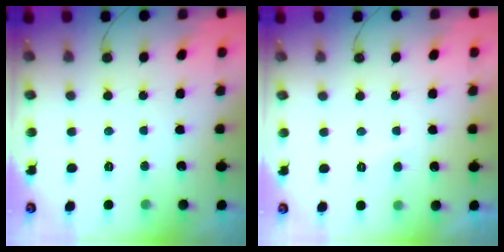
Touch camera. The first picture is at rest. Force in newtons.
{"total": 1.1, "press": 0.8, "slide": 0.7}